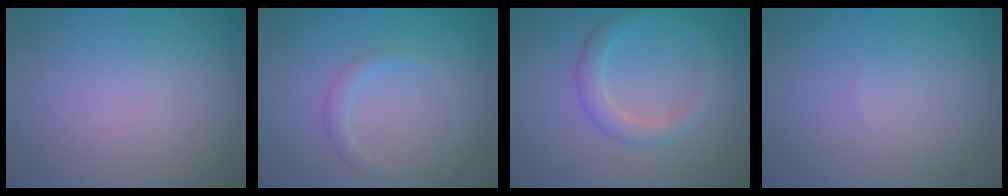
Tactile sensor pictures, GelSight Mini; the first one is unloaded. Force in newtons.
{"total": 1.4, "press": 1.4, "slide": 0.0}
{"total": 2.4, "press": 2.4, "slide": 0.1}
{"total": 0.0}